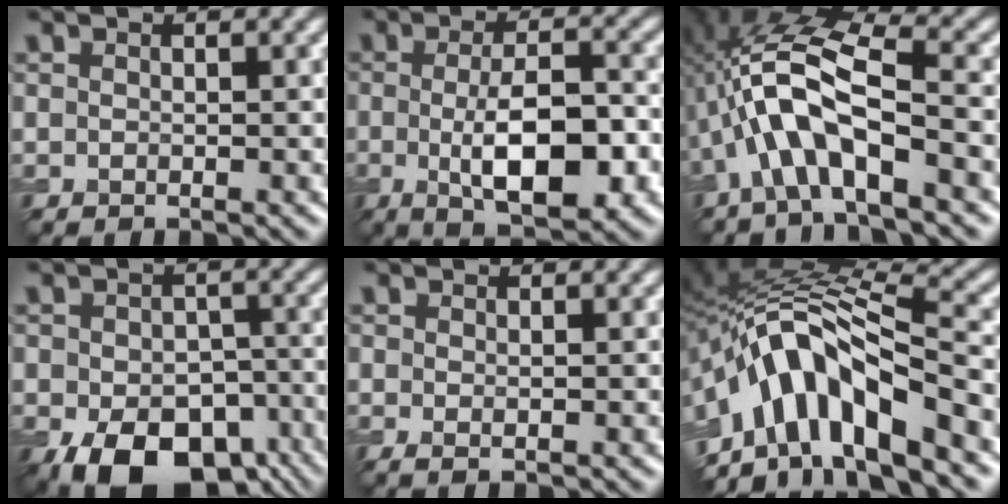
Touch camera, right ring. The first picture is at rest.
{"total": 7.6, "force": [-1.5, 2.4, 7.0], "torque": [-0.113, -0.008, -0.027]}
{"total": 8.0, "force": [-2.3, 2.6, 7.2], "torque": [-0.150, 0.019, -0.046]}
{"total": 11.6, "force": [-5.8, 6.9, 7.3], "torque": [-0.112, -0.043, -0.080]}
{"total": 0.7, "force": [-0.1, 0.2, 0.6], "torque": [-0.012, -0.002, -0.002]}
{"total": 10.5, "force": [-5.5, 4.0, 8.0], "torque": [-0.122, 0.023, -0.107]}